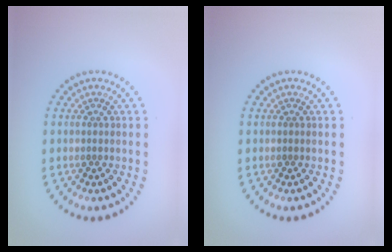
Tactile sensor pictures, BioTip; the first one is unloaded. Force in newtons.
{"total": 0.0}